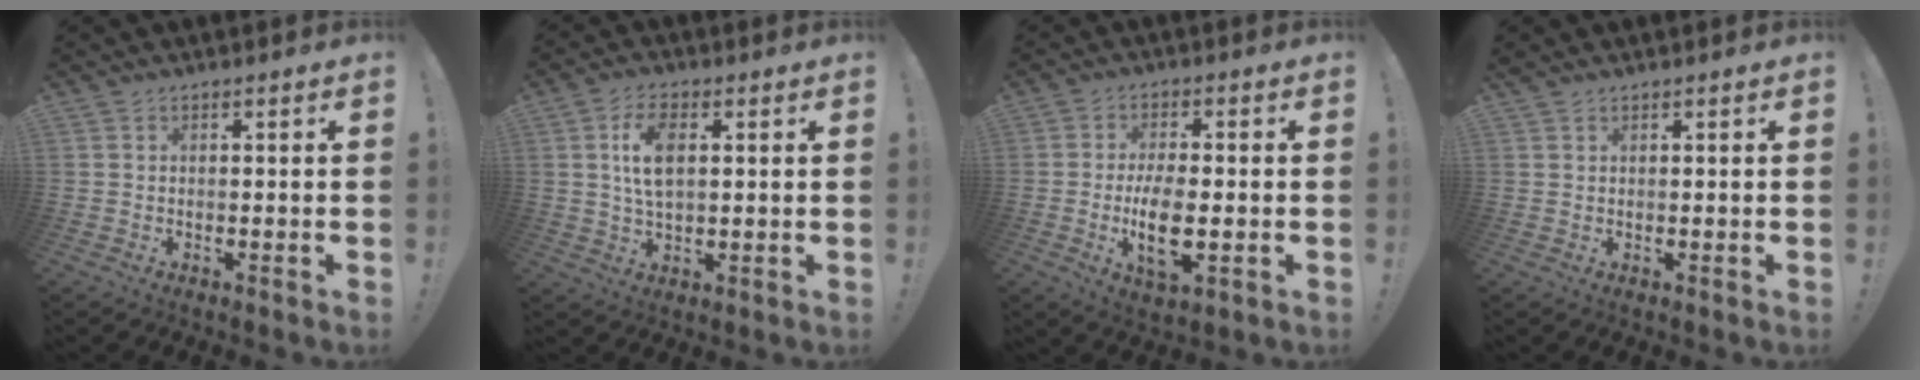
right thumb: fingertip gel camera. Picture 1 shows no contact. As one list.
[{"total": 8.9, "force": [2.2, 4.9, 7.1], "torque": [-0.115, -0.002, 0.035]}, {"total": 10.3, "force": [-2.0, 4.3, 9.1], "torque": [-0.164, -0.008, -0.036]}, {"total": 0.7, "force": [0.7, 0.1, 0.2], "torque": [0.002, -0.004, 0.012]}]